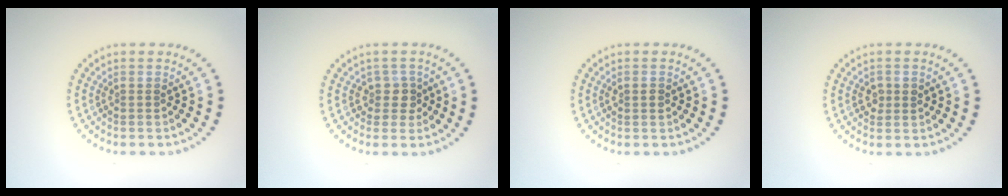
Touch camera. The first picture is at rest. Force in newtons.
{"total": 2.0, "press": 1.6, "slide": 1.2}
{"total": 1.2, "press": 1.2, "slide": 0.1}
{"total": 1.5, "press": 1.5, "slide": 0.2}